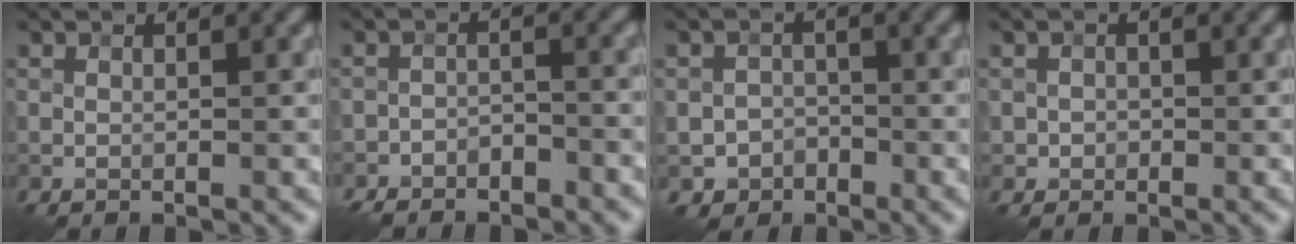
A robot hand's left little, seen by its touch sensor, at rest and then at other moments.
{"total": 3.7, "force": [-3.3, 1.5, 0.5], "torque": [-0.002, 0.008, -0.054]}
{"total": 2.3, "force": [-1.3, 1.9, 0.2], "torque": [0.006, 0.004, -0.024]}
{"total": 1.0, "force": [-0.2, 1.0, 0.1], "torque": [0.004, -0.004, -0.004]}